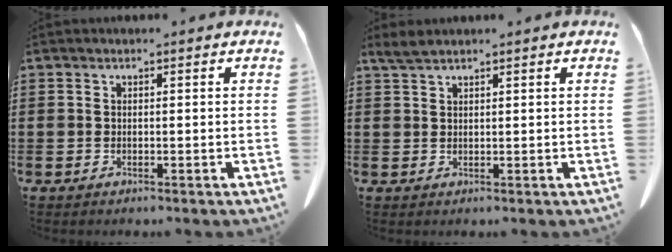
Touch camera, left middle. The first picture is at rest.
{"total": 2.0, "force": [1.6, 0.2, 1.2], "torque": [-0.027, 0.000, 0.030]}